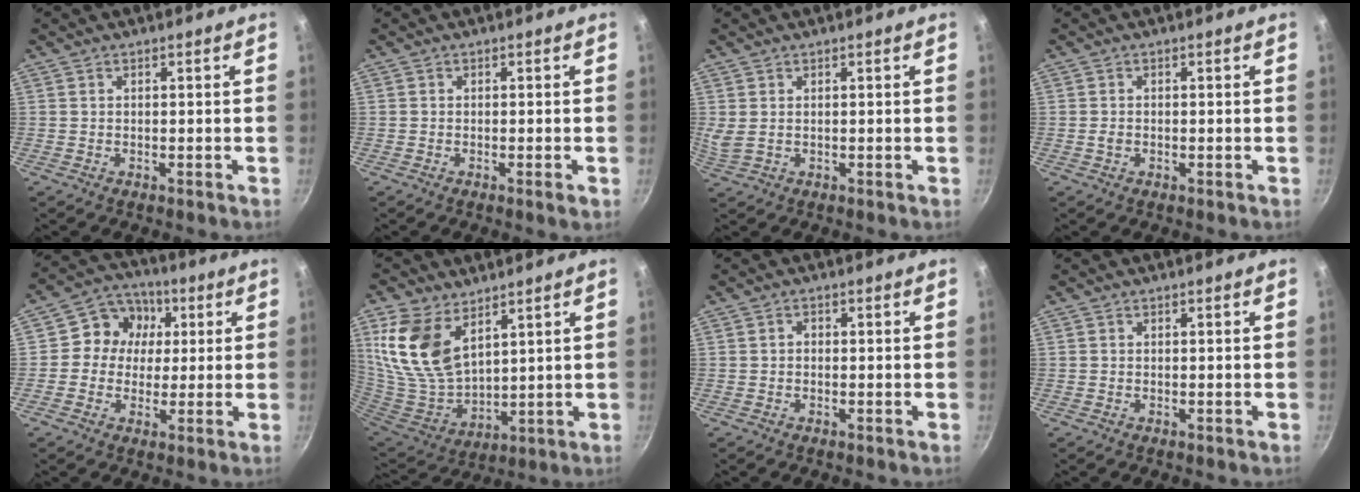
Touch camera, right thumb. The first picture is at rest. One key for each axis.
{"total": 1.3, "fx": -0.5, "fy": 0.1, "fz": 1.2, "tx": -0.025, "ty": -0.001, "tz": -0.012}
{"total": 2.5, "fx": 0.7, "fy": 1.3, "fz": 1.9, "tx": -0.039, "ty": -0.001, "tz": 0.021}
{"total": 1.0, "fx": -0.3, "fy": 0.7, "fz": 0.6, "tx": -0.014, "ty": 0.004, "tz": -0.006}
{"total": 9.6, "fx": 1.5, "fy": 8.7, "fz": 3.7, "tx": -0.020, "ty": 0.016, "tz": 0.004}
{"total": 16.4, "fx": 8.0, "fy": 9.5, "fz": 10.7, "tx": -0.211, "ty": -0.046, "tz": 0.172}
{"total": 1.1, "fx": 0.0, "fy": 0.9, "fz": 0.6, "tx": -0.011, "ty": 0.005, "tz": -0.002}
{"total": 0.0}